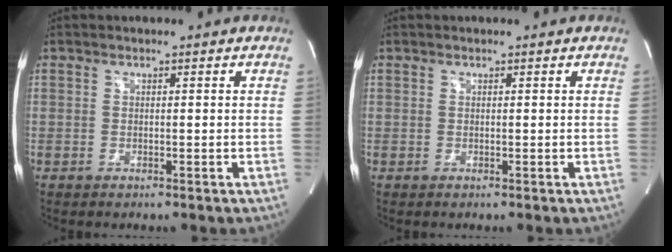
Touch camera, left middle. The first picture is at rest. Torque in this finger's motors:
{"motor_torque": [0.71, -0.78, -0.12, -0.21]}